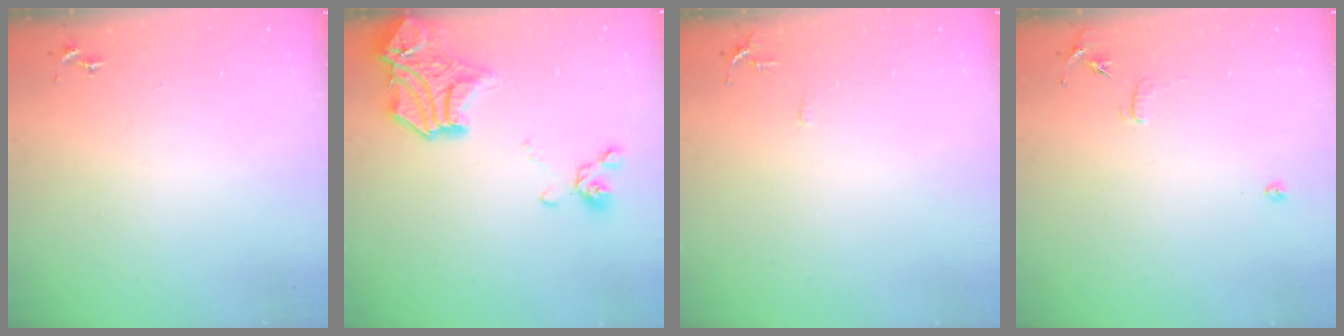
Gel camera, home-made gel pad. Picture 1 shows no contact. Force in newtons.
{"total": 18.0, "press": 17.9, "slide": 1.8}
{"total": 5.3, "press": 5.2, "slide": 0.6}
{"total": 6.9, "press": 6.9, "slide": 0.7}